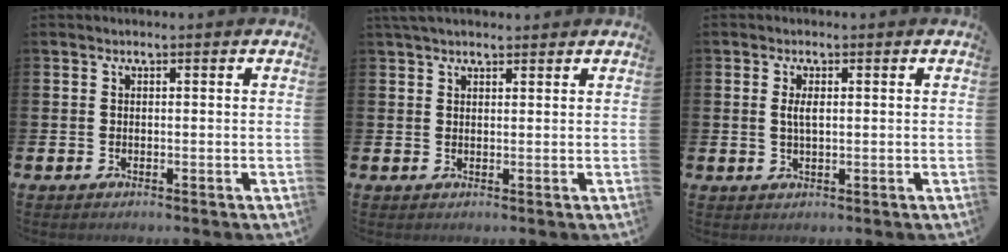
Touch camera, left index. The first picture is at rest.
{"total": 2.6, "force": [2.3, 0.8, 0.9], "torque": [-0.008, -0.003, 0.040]}
{"total": 2.1, "force": [0.5, 0.8, 1.9], "torque": [-0.036, 0.003, 0.006]}